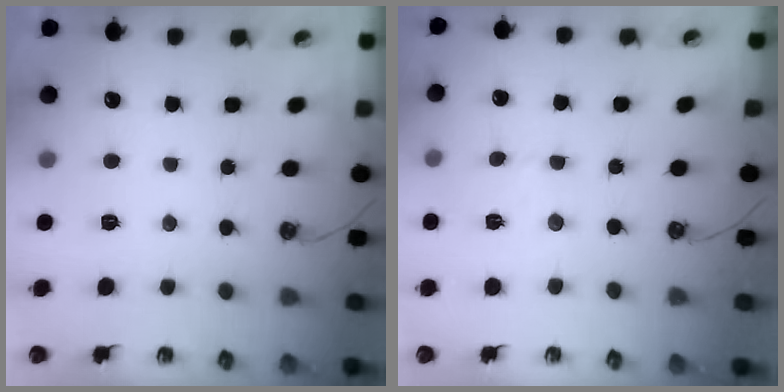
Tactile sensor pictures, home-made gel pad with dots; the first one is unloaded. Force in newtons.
{"total": 2.5, "press": 2.4, "slide": 0.6}